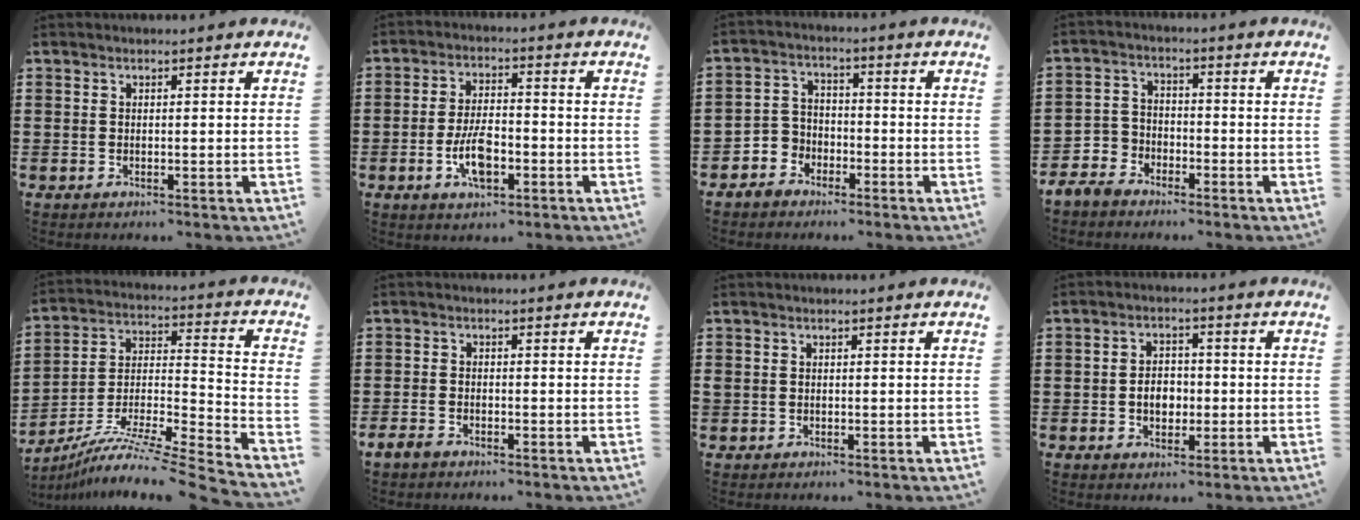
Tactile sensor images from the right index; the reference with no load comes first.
{"total": 6.7, "force": [-2.2, 3.1, 5.5], "torque": [-0.117, 0.002, -0.044]}
{"total": 3.7, "force": [-2.4, 2.8, 0.3], "torque": [-0.024, 0.007, -0.055]}
{"total": 4.2, "force": [-3.3, 2.4, 0.7], "torque": [-0.044, 0.000, -0.077]}
{"total": 8.9, "force": [-7.3, 0.0, 5.0], "torque": [-0.081, 0.001, -0.150]}
{"total": 1.7, "force": [-1.4, 0.7, 0.6], "torque": [-0.022, 0.000, -0.031]}
{"total": 0.6, "force": [-0.1, 0.6, 0.1], "torque": [-0.002, 0.004, -0.002]}
{"total": 4.0, "force": [-0.8, 2.8, 2.7], "torque": [-0.040, 0.000, -0.021]}